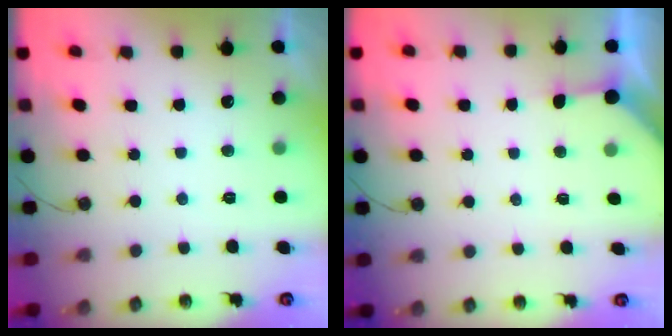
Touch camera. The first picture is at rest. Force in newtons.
{"total": 2.4, "press": 2.3, "slide": 0.3}